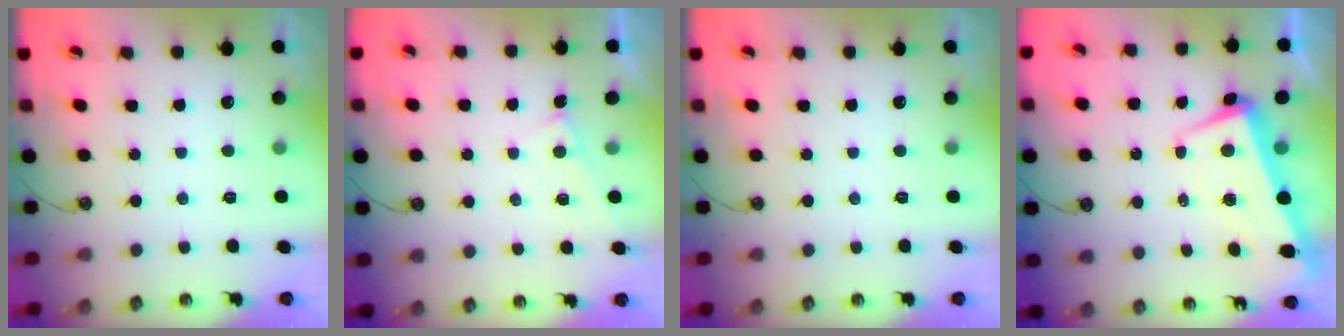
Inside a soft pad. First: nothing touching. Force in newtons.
{"total": 2.9, "press": 2.9, "slide": 0.1}
{"total": 0.0}
{"total": 2.2, "press": 0.3, "slide": 2.1}